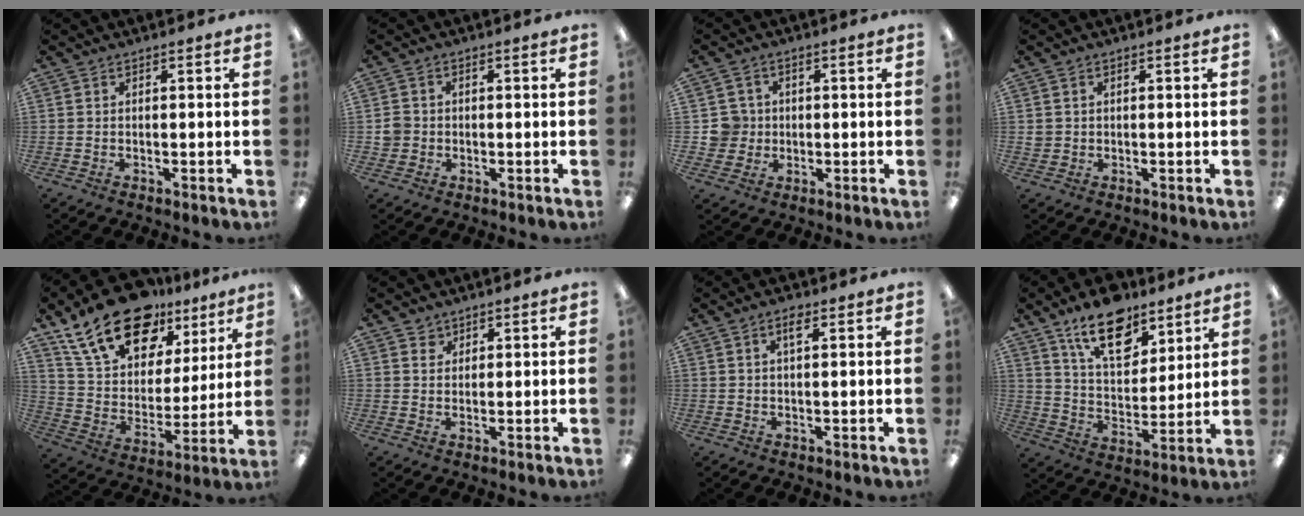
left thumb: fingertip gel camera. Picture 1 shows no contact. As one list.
[{"total": 2.9, "force": [-0.4, 2.9, 0.5], "torque": [-0.011, 0.006, -0.010]}, {"total": 5.7, "force": [0.4, 5.6, 0.8], "torque": [-0.015, 0.009, 0.009]}, {"total": 1.4, "force": [0.4, 1.3, 0.3], "torque": [-0.007, 0.004, 0.006]}, {"total": 21.2, "force": [14.8, 11.3, 10.2], "torque": [-0.186, -0.083, 0.267]}, {"total": 2.3, "force": [1.6, 1.6, 0.0], "torque": [0.004, -0.003, 0.030]}, {"total": 2.6, "force": [1.4, 0.9, 2.0], "torque": [-0.036, 0.003, 0.021]}, {"total": 16.1, "force": [11.2, 8.1, 8.3], "torque": [-0.130, -0.057, 0.198]}]